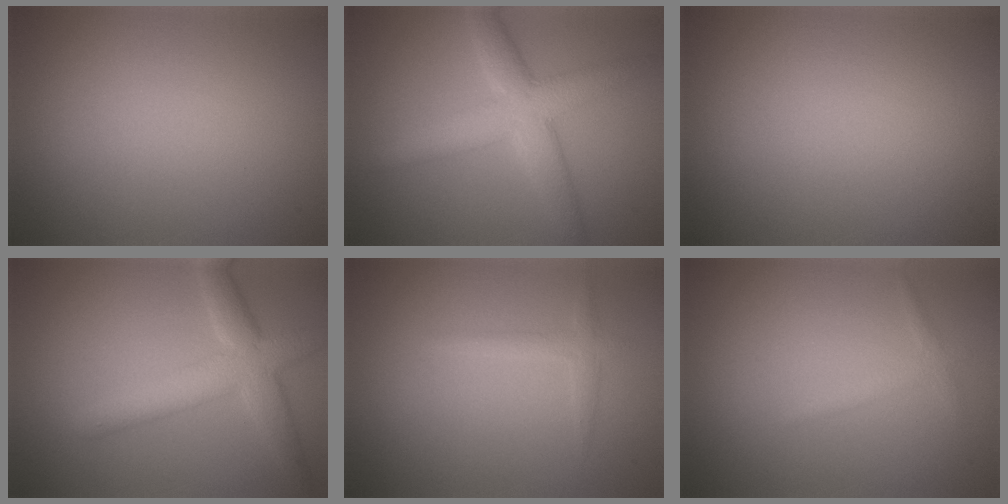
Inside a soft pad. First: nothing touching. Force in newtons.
{"total": 5.4, "press": 5.4, "slide": 0.2}
{"total": 0.0}
{"total": 4.9, "press": 4.9, "slide": 0.2}
{"total": 1.4, "press": 1.4, "slide": 0.0}
{"total": 1.1, "press": 1.1, "slide": 0.1}